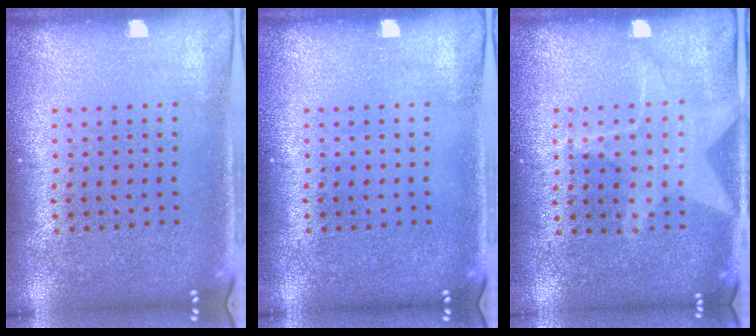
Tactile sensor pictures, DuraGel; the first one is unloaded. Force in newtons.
{"total": 0.0}
{"total": 1.3, "press": 1.2, "slide": 0.3}